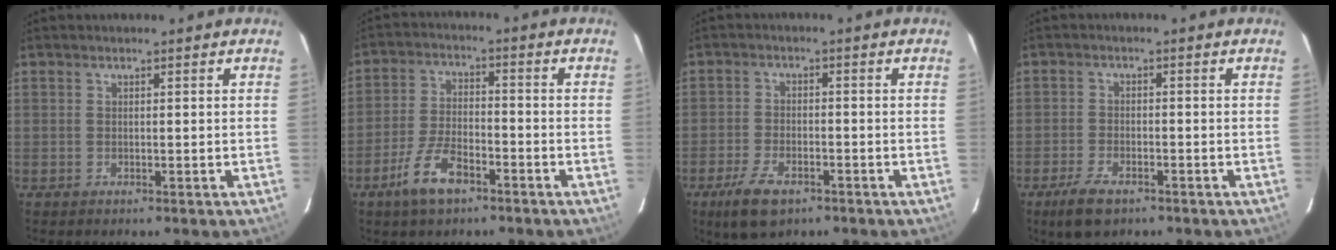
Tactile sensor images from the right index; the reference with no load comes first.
{"total": 8.7, "force": [-5.5, 3.4, 5.9], "torque": [-0.128, -0.001, -0.101]}
{"total": 8.0, "force": [-5.0, 3.6, 5.2], "torque": [-0.127, -0.014, -0.088]}
{"total": 6.2, "force": [-4.1, 2.6, 3.8], "torque": [-0.098, -0.009, -0.074]}